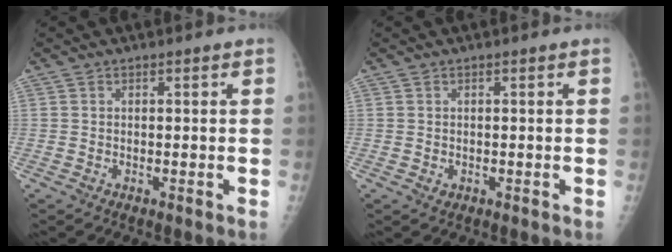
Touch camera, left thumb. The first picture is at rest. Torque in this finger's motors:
{"motor_torque": [-0.07, -0.04, 0.00, 0.00, 0.00]}